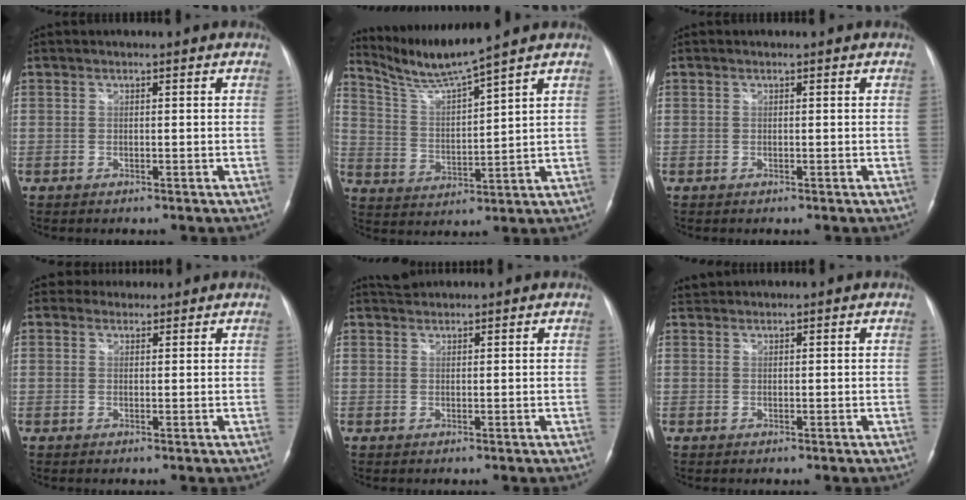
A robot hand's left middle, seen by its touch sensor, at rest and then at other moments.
{"total": 8.1, "force": [7.3, -2.2, 2.6], "torque": [-0.061, -0.012, 0.150]}
{"total": 0.0}
{"total": 2.4, "force": [2.1, 1.0, -0.5], "torque": [0.015, 0.013, 0.030]}
{"total": 1.7, "force": [1.6, 0.3, -0.1], "torque": [-0.001, 0.010, 0.033]}
{"total": 1.3, "force": [1.3, 0.2, -0.3], "torque": [-0.001, 0.011, 0.028]}